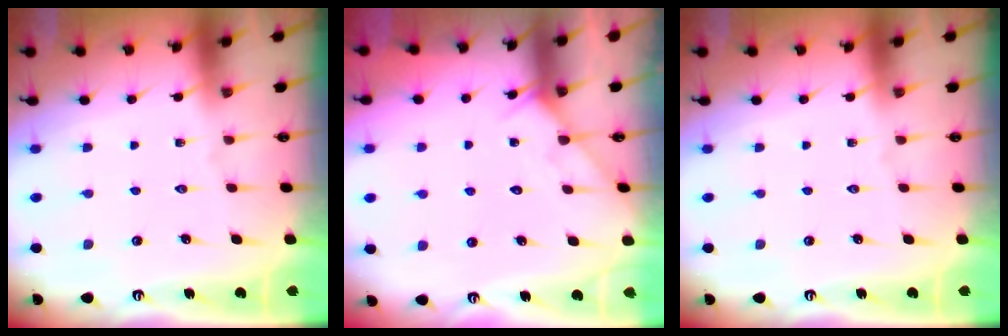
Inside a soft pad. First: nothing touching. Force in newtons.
{"total": 6.3, "press": 6.3, "slide": 0.4}
{"total": 0.0}